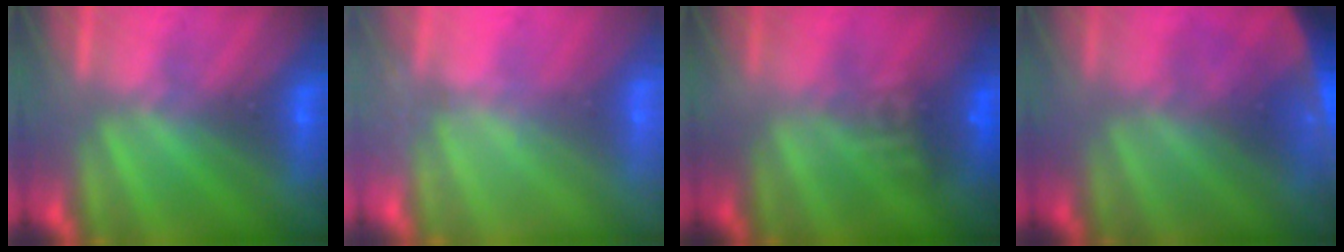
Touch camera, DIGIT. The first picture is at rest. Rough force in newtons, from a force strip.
{"total": 2.4}
{"total": 4.0}
{"total": 4.5}